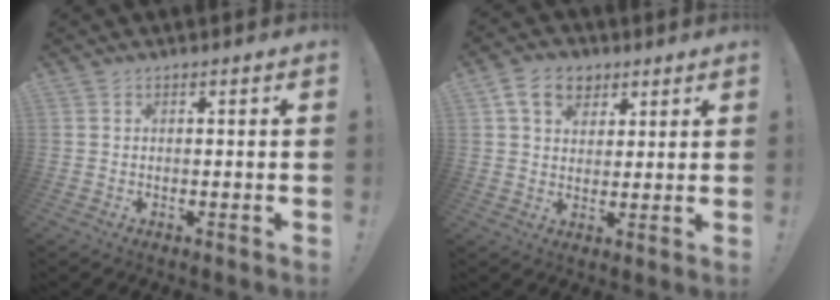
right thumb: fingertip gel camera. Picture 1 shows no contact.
{"total": 9.4, "force": [4.6, 7.1, 4.3], "torque": [-0.069, -0.010, 0.089]}